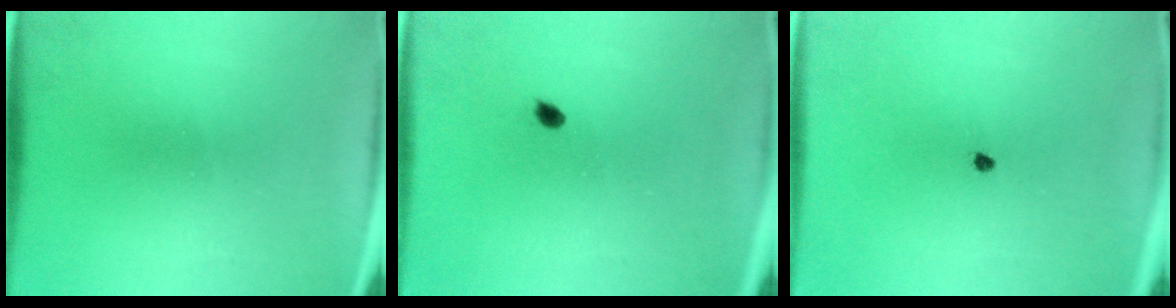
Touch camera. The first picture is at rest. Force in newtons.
{"total": 1.1}
{"total": 0.7}